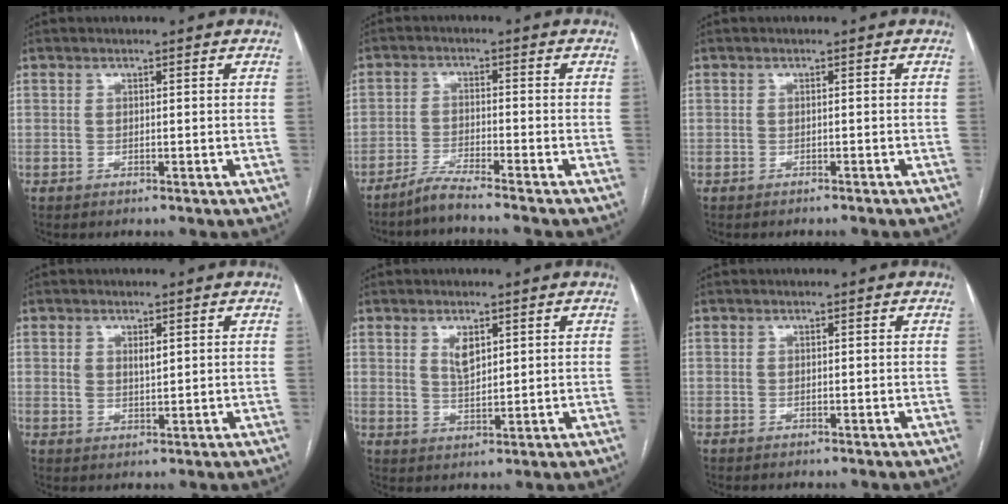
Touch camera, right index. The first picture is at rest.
{"total": 4.2, "force": [-3.7, -1.0, 1.7], "torque": [-0.033, -0.011, -0.068]}
{"total": 2.6, "force": [-2.4, 0.3, 1.0], "torque": [-0.015, -0.002, -0.028]}
{"total": 2.6, "force": [0.9, 1.2, 2.1], "torque": [-0.038, -0.001, 0.018]}
{"total": 3.4, "force": [1.7, 1.5, 2.6], "torque": [-0.052, -0.001, 0.037]}
{"total": 0.0}